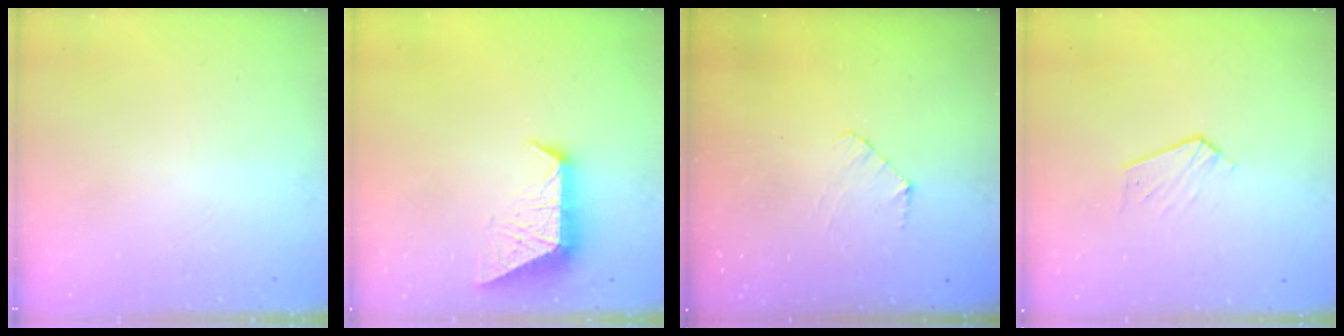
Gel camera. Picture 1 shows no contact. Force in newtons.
{"total": 11.7, "press": 11.7, "slide": 0.9}
{"total": 3.6, "press": 3.6, "slide": 0.3}
{"total": 3.9, "press": 3.9, "slide": 0.3}